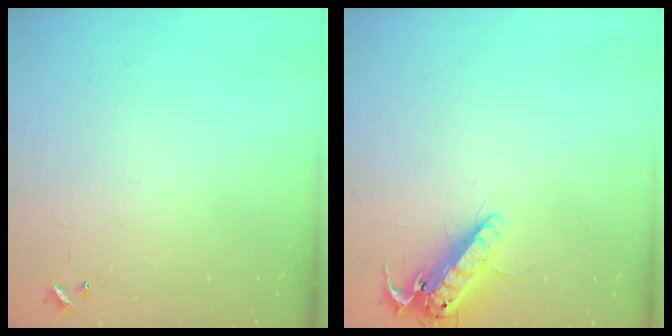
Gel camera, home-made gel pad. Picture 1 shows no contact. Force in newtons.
{"total": 13.6, "press": 13.5, "slide": 2.3}